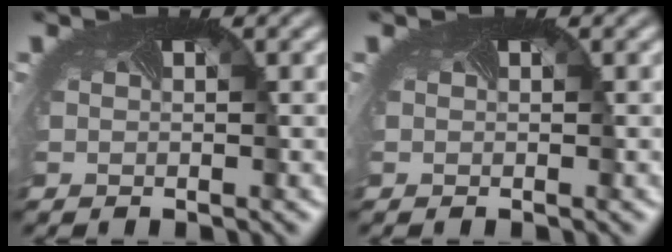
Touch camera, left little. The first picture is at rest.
{"total": 0.0}